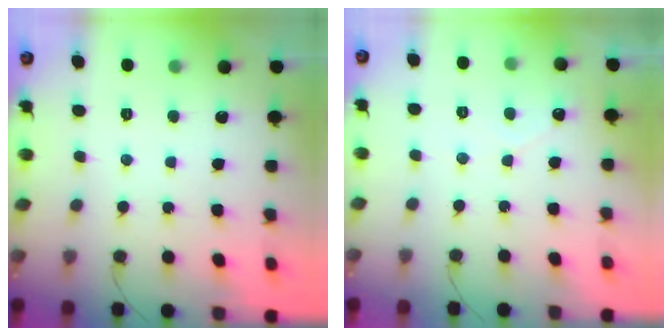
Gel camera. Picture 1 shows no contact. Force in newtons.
{"total": 1.6, "press": 1.6, "slide": 0.2}